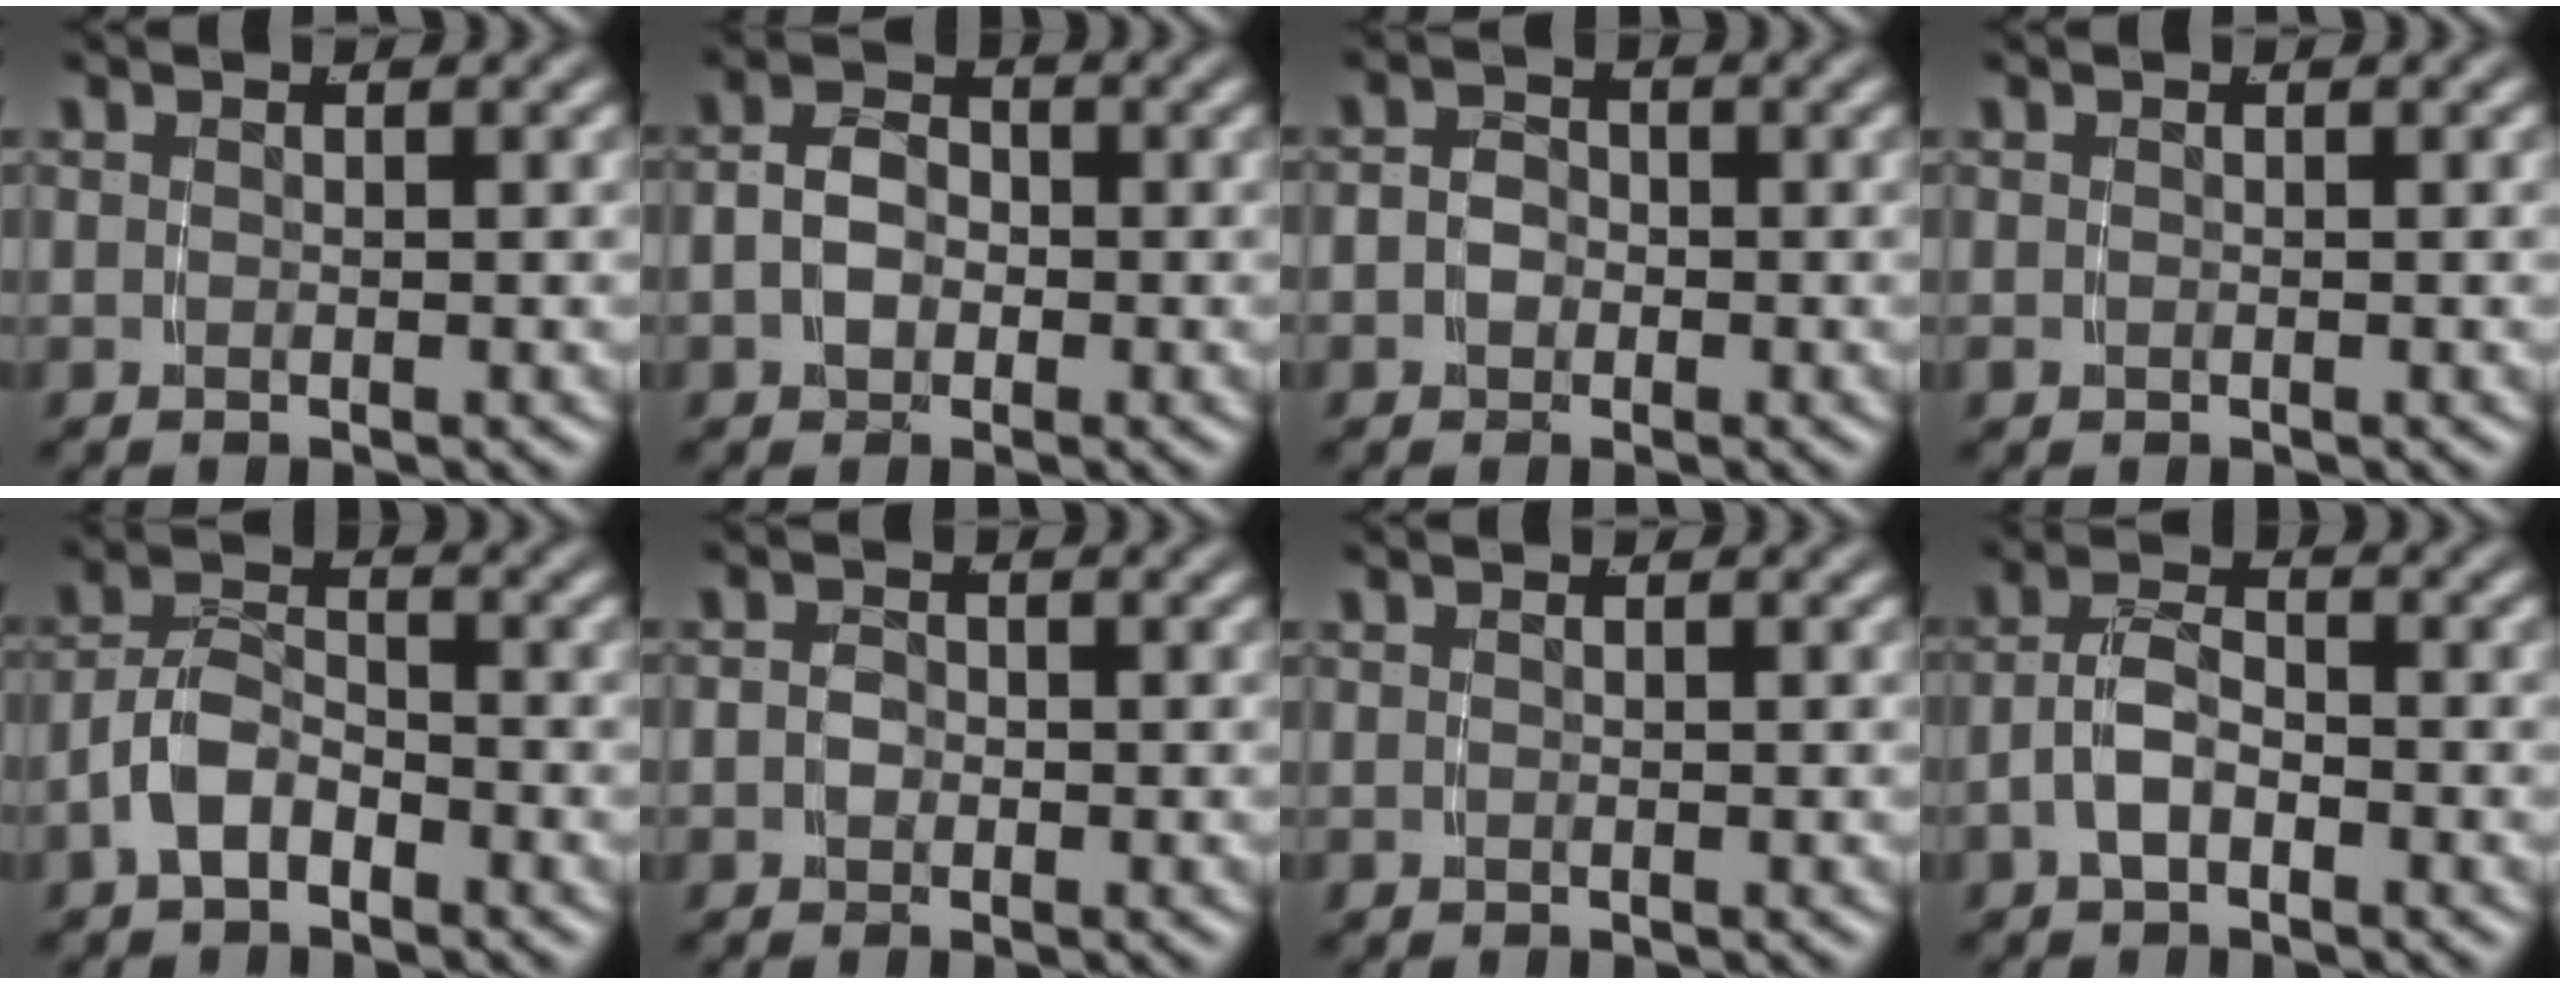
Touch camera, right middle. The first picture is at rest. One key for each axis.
{"total": 4.2, "fx": -0.6, "fy": 3.4, "fz": 2.3, "tx": -0.053, "ty": -0.012, "tz": -0.010}
{"total": 2.9, "fx": -0.8, "fy": 2.6, "fz": 1.1, "tx": -0.031, "ty": -0.015, "tz": -0.013}
{"total": 0.5, "fx": -0.4, "fy": 0.4, "fz": 0.2, "tx": -0.005, "ty": -0.006, "tz": -0.003}
{"total": 4.2, "fx": -2.4, "fy": 2.9, "fz": 2.0, "tx": -0.038, "ty": -0.008, "tz": -0.041}
{"total": 1.6, "fx": -0.7, "fy": 1.4, "fz": 0.5, "tx": -0.021, "ty": -0.015, "tz": -0.008}
{"total": 0.0}
{"total": 3.6, "fx": -1.5, "fy": 2.2, "fz": 2.5, "tx": -0.055, "ty": -0.010, "tz": -0.022}